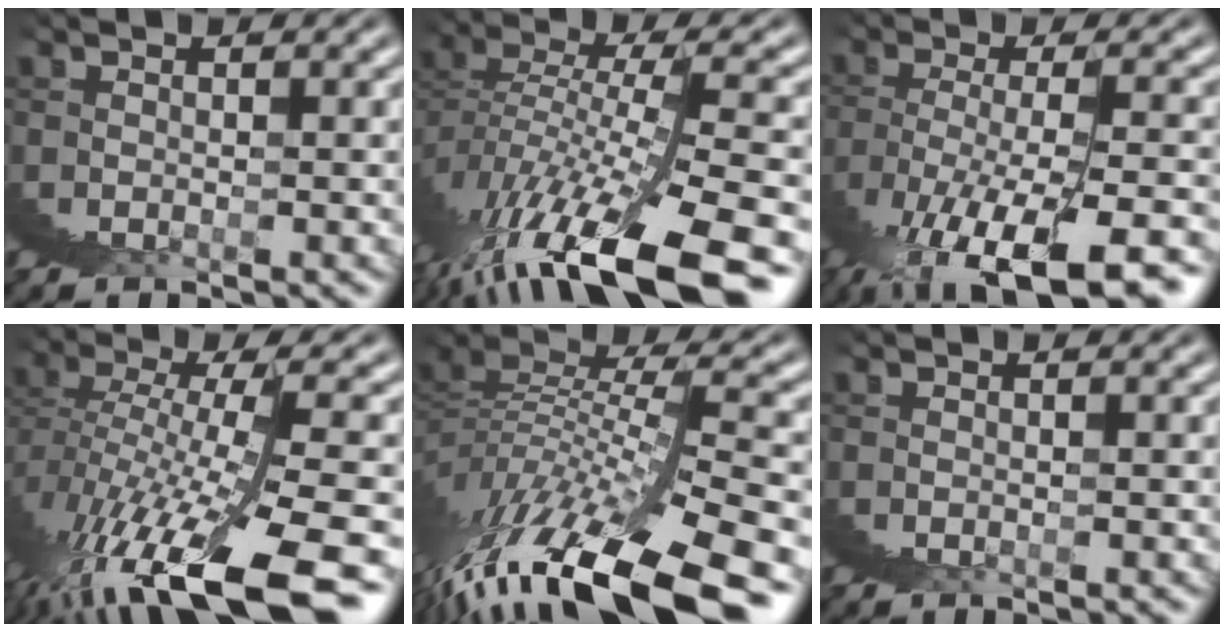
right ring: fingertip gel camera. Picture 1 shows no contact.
{"total": 7.1, "force": [0.5, 1.4, 6.9], "torque": [-0.122, 0.008, 0.009]}
{"total": 4.3, "force": [-0.8, 1.0, 4.1], "torque": [-0.076, -0.004, -0.003]}
{"total": 6.5, "force": [-2.9, -0.2, 5.8], "torque": [-0.099, -0.008, -0.035]}
{"total": 9.3, "force": [0.9, 2.8, 8.9], "torque": [-0.141, 0.002, 0.019]}
{"total": 0.0}